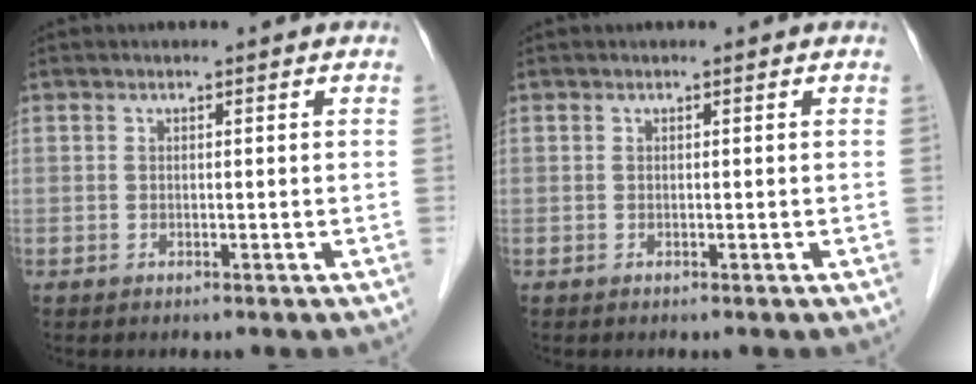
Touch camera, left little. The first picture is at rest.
{"total": 0.0}